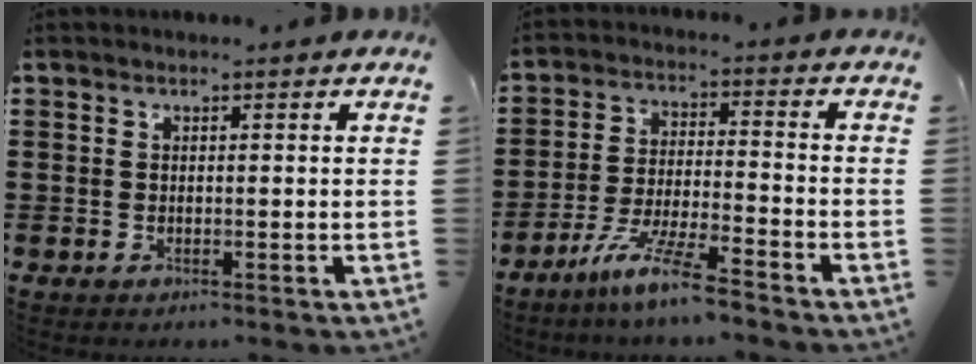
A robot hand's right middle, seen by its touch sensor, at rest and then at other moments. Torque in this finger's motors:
{"motor_torque": [1.44, -0.70, 0.40, 0.17]}